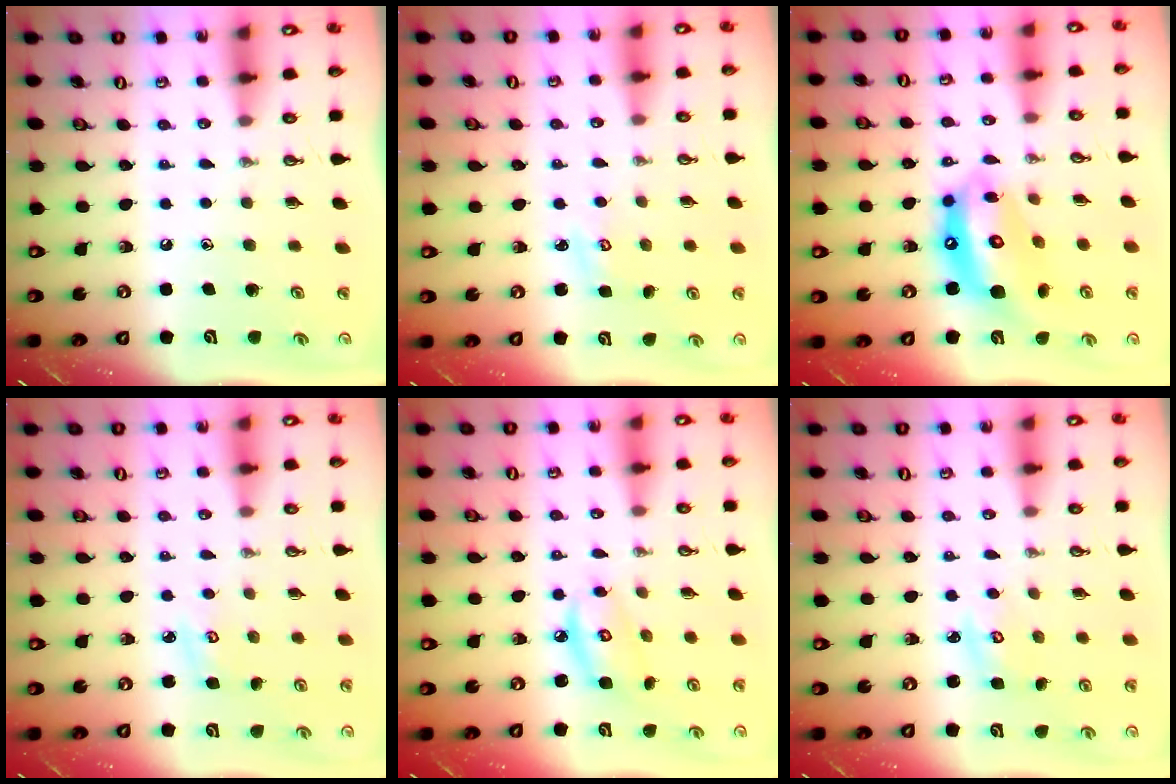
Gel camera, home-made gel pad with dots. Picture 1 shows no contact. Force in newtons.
{"total": 2.9, "press": 2.9, "slide": 0.3}
{"total": 15.0, "press": 14.9, "slide": 1.3}
{"total": 3.4, "press": 3.4, "slide": 0.4}
{"total": 7.0, "press": 7.0, "slide": 0.5}
{"total": 3.5, "press": 3.5, "slide": 0.4}